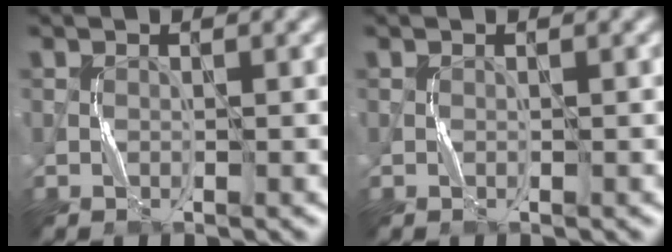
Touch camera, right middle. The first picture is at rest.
{"total": 0.0}